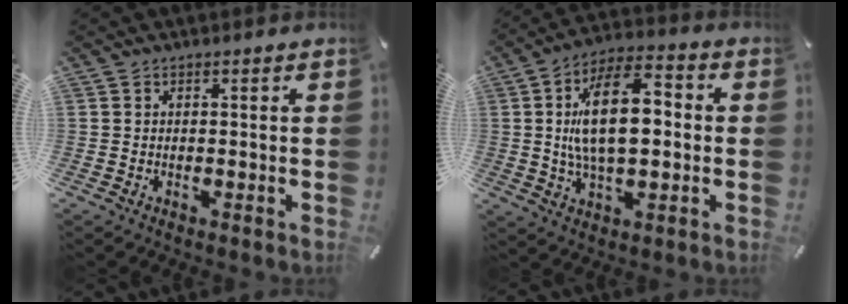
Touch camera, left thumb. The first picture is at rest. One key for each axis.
{"total": 16.6, "fx": 0.9, "fy": 8.7, "fz": 14.0, "tx": -0.255, "ty": 0.005, "tz": 0.013}